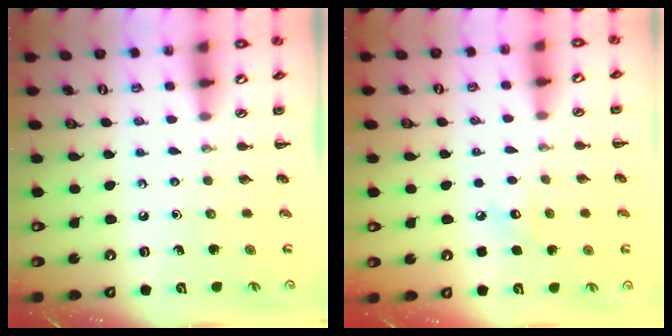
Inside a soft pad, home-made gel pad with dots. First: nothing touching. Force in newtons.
{"total": 4.6, "press": 4.4, "slide": 1.2}